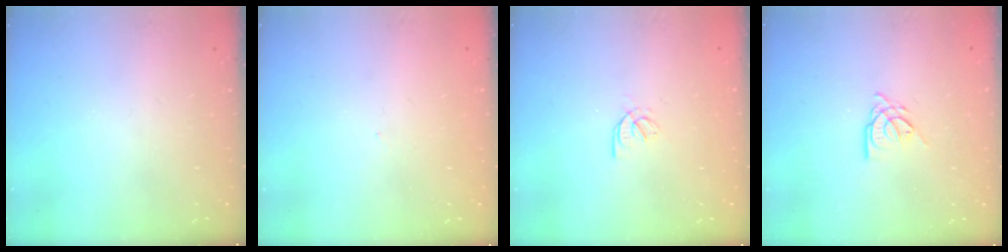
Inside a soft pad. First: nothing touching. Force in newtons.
{"total": 2.0, "press": 2.0, "slide": 0.3}
{"total": 1.9, "press": 1.8, "slide": 0.5}
{"total": 5.9, "press": 5.8, "slide": 0.6}